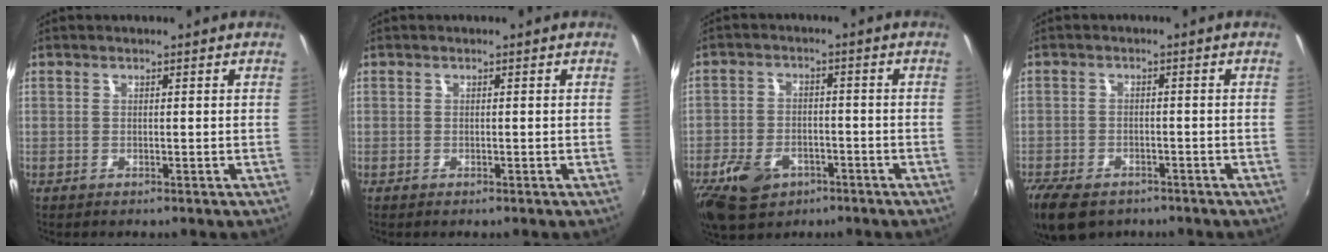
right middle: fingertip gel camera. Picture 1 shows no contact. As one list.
[{"total": 0.0}, {"total": 11.1, "force": [-6.0, 7.4, 5.7], "torque": [-0.149, -0.007, -0.097]}, {"total": 9.5, "force": [-6.7, 4.9, 4.6], "torque": [-0.118, -0.025, -0.118]}]